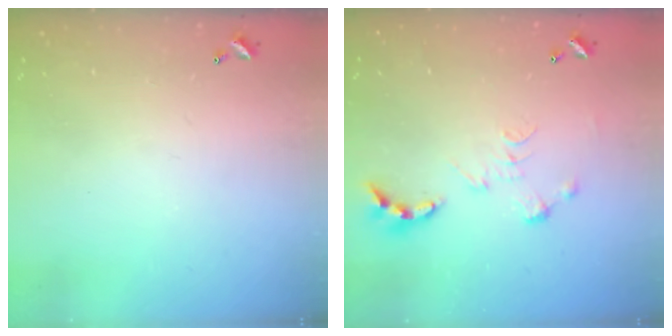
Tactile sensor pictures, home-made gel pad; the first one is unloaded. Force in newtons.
{"total": 0.0}